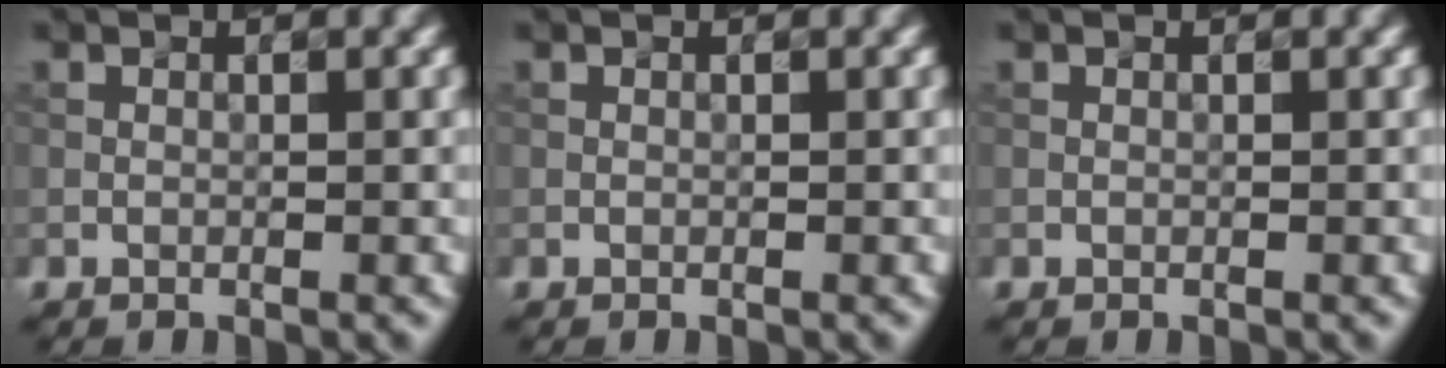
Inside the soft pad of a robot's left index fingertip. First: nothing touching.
{"total": 0.0}
{"total": 0.0}